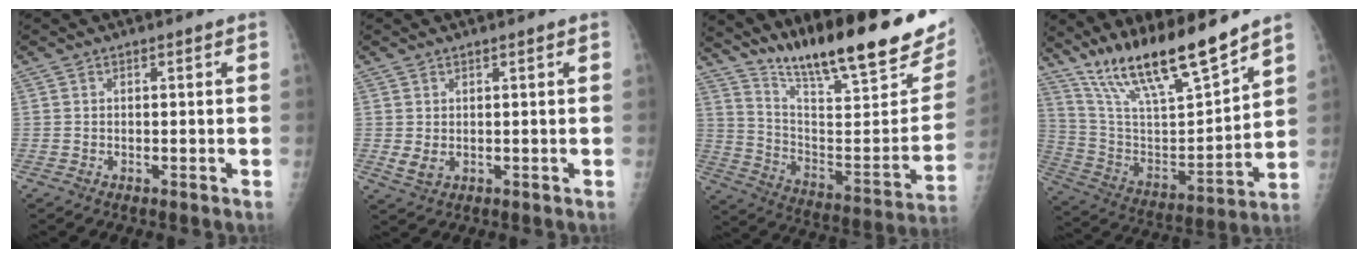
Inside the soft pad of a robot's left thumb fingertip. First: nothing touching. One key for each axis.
{"total": 2.4, "fx": 0.4, "fy": 1.2, "fz": 2.0, "tx": -0.037, "ty": -0.006, "tz": 0.016}
{"total": 27.9, "fx": 20.3, "fy": 5.2, "fz": 18.3, "tx": -0.264, "ty": -0.094, "tz": 0.322}
{"total": 20.2, "fx": 16.1, "fy": 3.1, "fz": 11.9, "tx": -0.187, "ty": -0.076, "tz": 0.299}